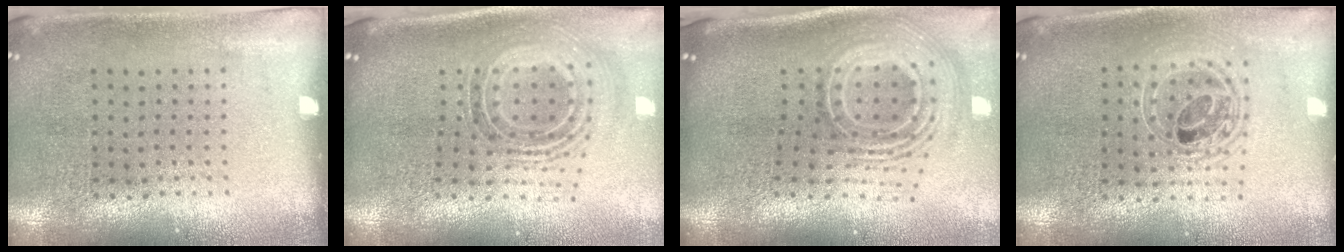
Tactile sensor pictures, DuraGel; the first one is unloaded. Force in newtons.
{"total": 1.6, "press": 1.3, "slide": 0.9}
{"total": 3.2, "press": 2.0, "slide": 2.5}
{"total": 1.7, "press": 1.4, "slide": 0.9}